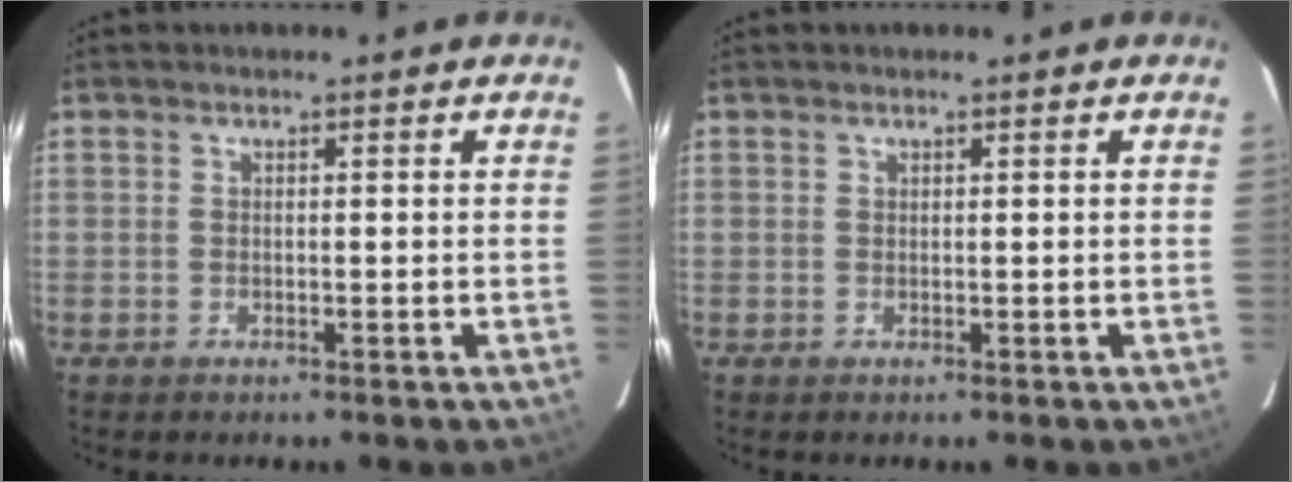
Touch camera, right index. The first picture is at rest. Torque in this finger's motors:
{"motor_torque": [0.07, 0.04, 0.03, 0.01]}